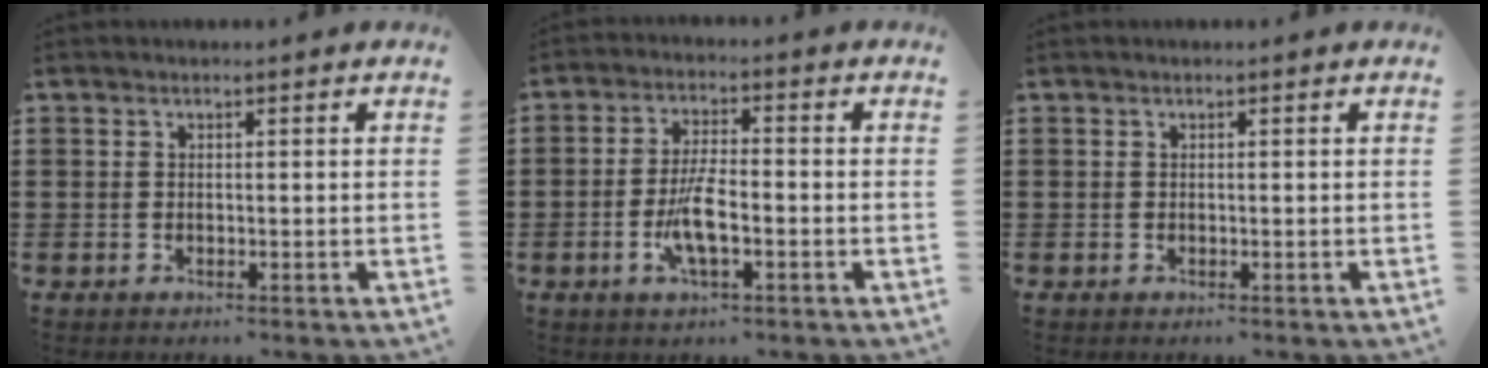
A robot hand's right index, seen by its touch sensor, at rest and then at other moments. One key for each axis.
{"total": 6.4, "fx": -2.0, "fy": 1.5, "fz": 5.8, "tx": -0.132, "ty": -0.014, "tz": -0.043}
{"total": 0.0}